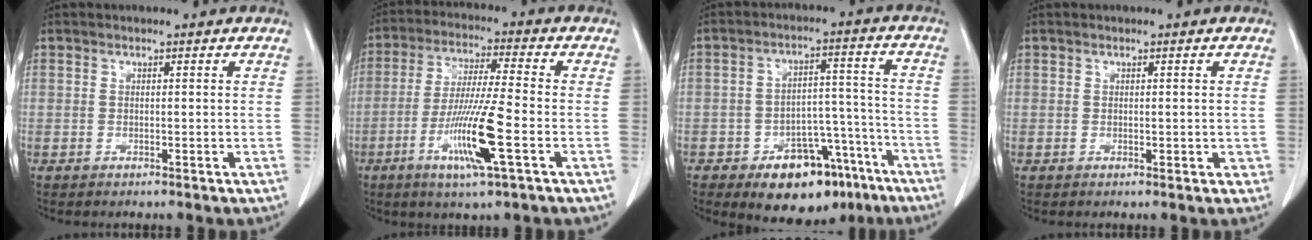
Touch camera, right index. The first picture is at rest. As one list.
[{"total": 11.8, "force": [-4.2, -0.2, 11.0], "torque": [-0.214, -0.018, -0.080]}, {"total": 13.1, "force": [-8.6, 6.7, 7.3], "torque": [-0.078, 0.036, -0.123]}, {"total": 1.1, "force": [-0.1, 0.8, 0.8], "torque": [-0.008, 0.003, 0.004]}]